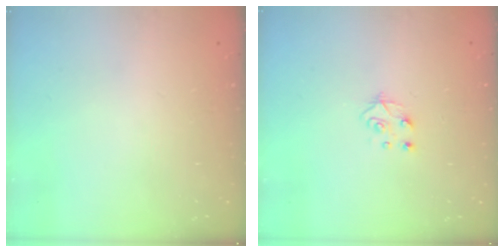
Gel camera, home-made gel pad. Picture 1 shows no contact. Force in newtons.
{"total": 5.6, "press": 5.6, "slide": 0.5}